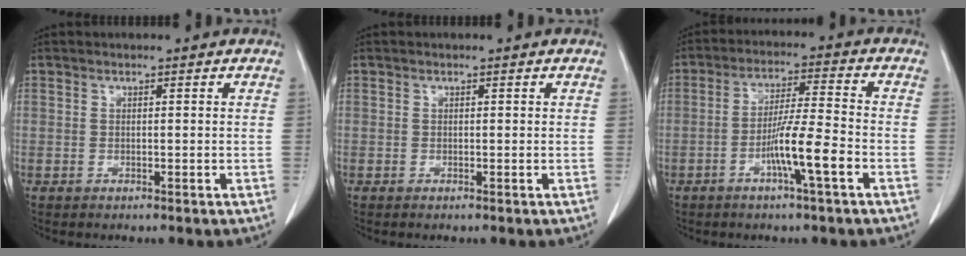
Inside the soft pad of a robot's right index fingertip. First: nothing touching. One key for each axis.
{"total": 0.0}
{"total": 8.1, "fx": -3.3, "fy": -0.3, "fz": 7.4, "tx": -0.135, "ty": -0.001, "tz": -0.061}